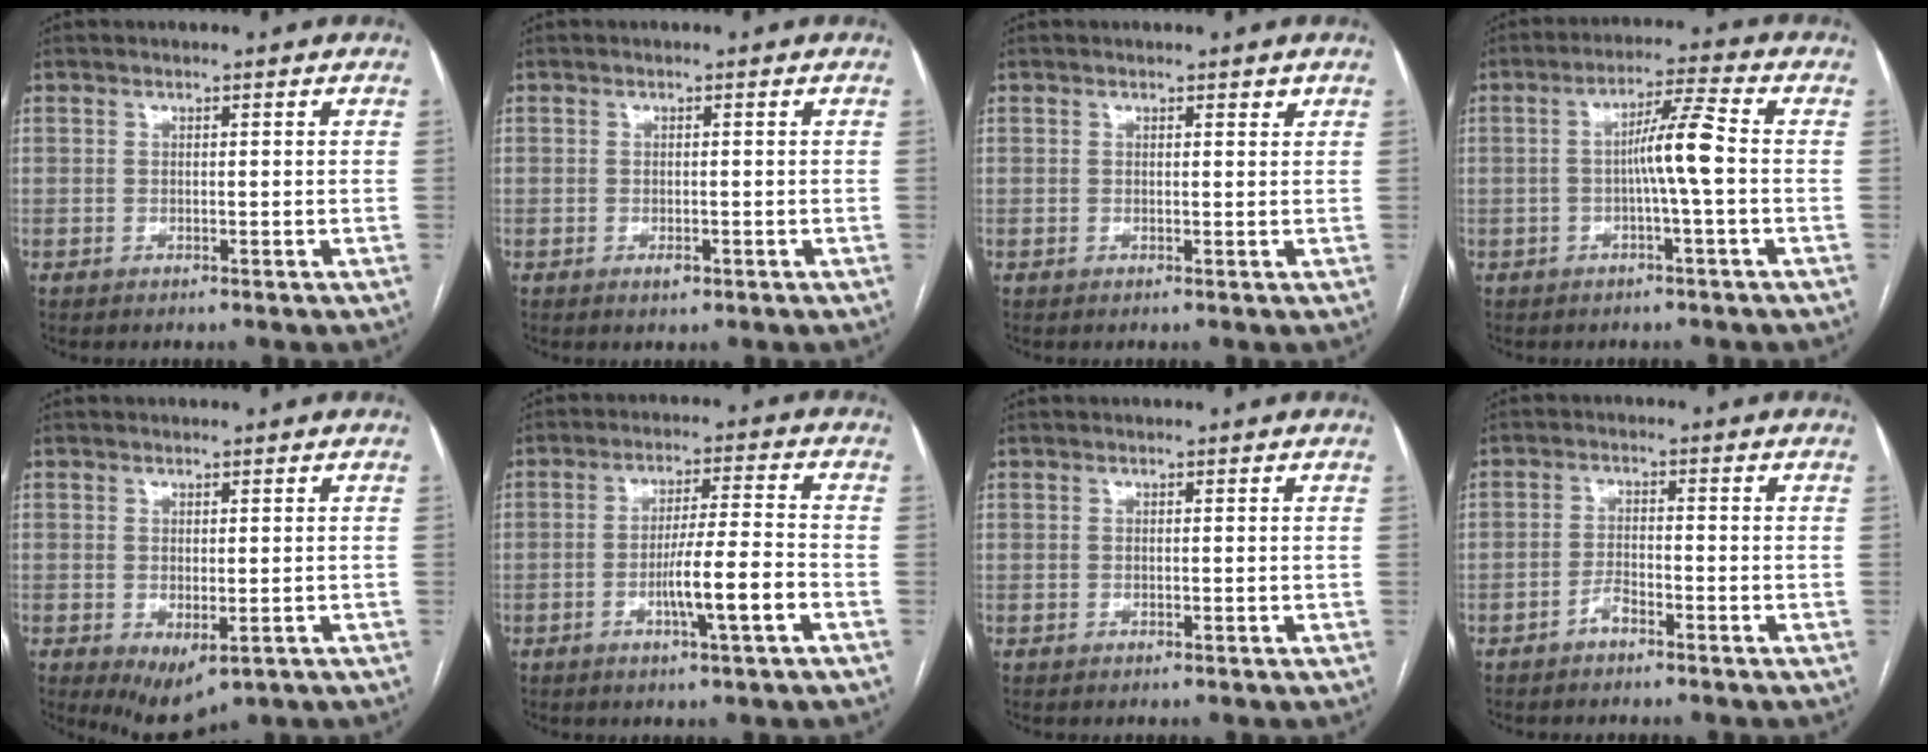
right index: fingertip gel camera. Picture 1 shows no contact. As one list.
[{"total": 1.1, "force": [-0.5, 0.6, 0.8], "torque": [-0.012, 0.000, -0.003]}, {"total": 0.8, "force": [0.6, 0.3, 0.5], "torque": [-0.008, -0.002, 0.006]}, {"total": 6.7, "force": [-0.7, -0.5, 6.6], "torque": [-0.116, 0.014, -0.013]}, {"total": 4.9, "force": [-1.7, 2.3, 3.9], "torque": [-0.056, -0.014, -0.007]}, {"total": 8.2, "force": [-3.0, -0.1, 7.6], "torque": [-0.129, 0.000, -0.051]}, {"total": 0.0}, {"total": 2.2, "force": [-1.7, 0.6, 1.2], "torque": [-0.022, 0.004, -0.031]}]